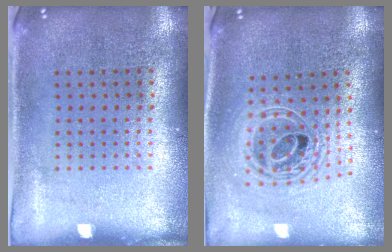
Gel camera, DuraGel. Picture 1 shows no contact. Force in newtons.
{"total": 2.1, "press": 1.6, "slide": 1.3}